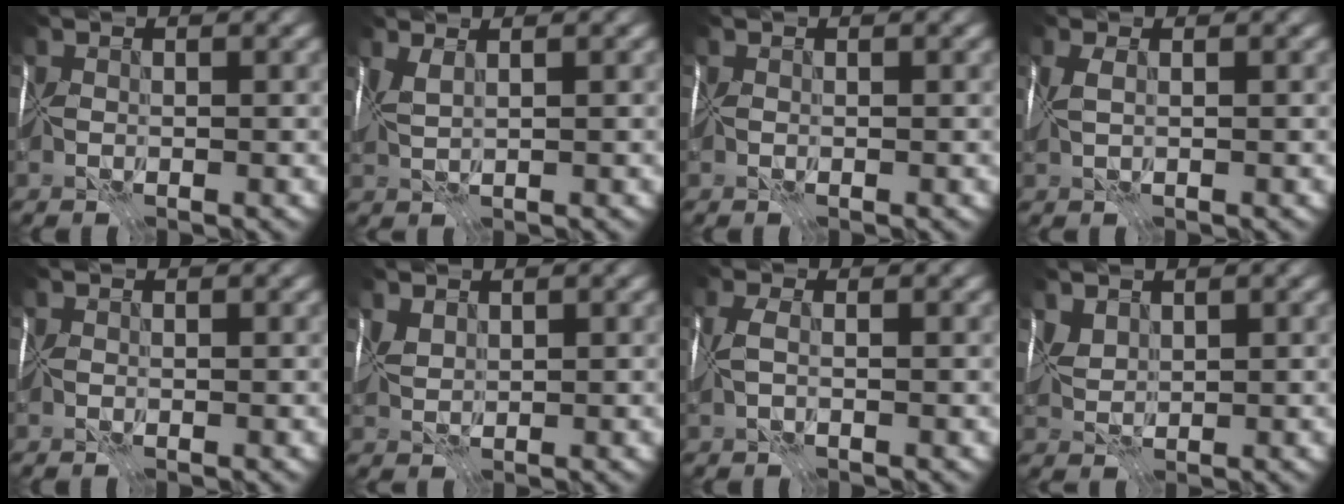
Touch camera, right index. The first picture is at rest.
{"total": 1.7, "force": [0.9, -1.4, 0.2], "torque": [-0.001, 0.000, 0.025]}
{"total": 0.0}
{"total": 1.0, "force": [0.5, -0.5, 0.7], "torque": [-0.013, 0.000, 0.017]}
{"total": 0.0}
{"total": 1.2, "force": [1.0, -0.7, -0.3], "torque": [0.011, -0.003, 0.025]}
{"total": 1.1, "force": [0.2, -0.1, 1.1], "torque": [-0.024, 0.001, 0.006]}
{"total": 1.4, "force": [1.2, -0.6, -0.4], "torque": [0.014, -0.005, 0.030]}